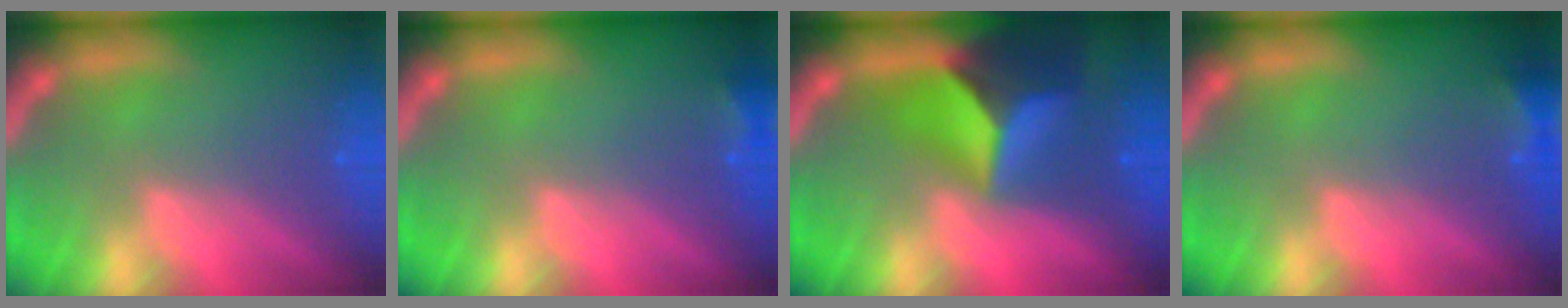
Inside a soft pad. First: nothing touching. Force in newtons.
{"total": 1.4}
{"total": 9.5}
{"total": 2.4}